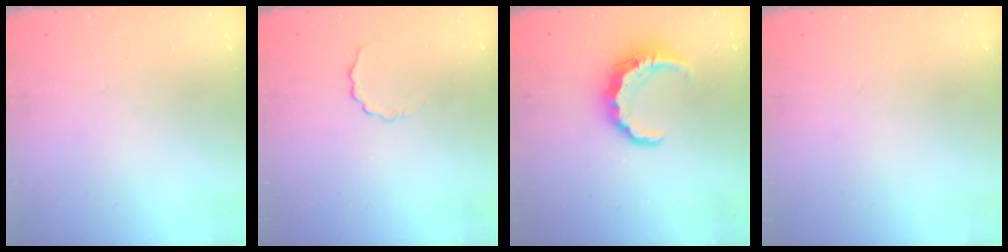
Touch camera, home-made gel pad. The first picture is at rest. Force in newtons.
{"total": 2.6, "press": 2.5, "slide": 0.8}
{"total": 8.0, "press": 7.9, "slide": 1.2}
{"total": 0.0}